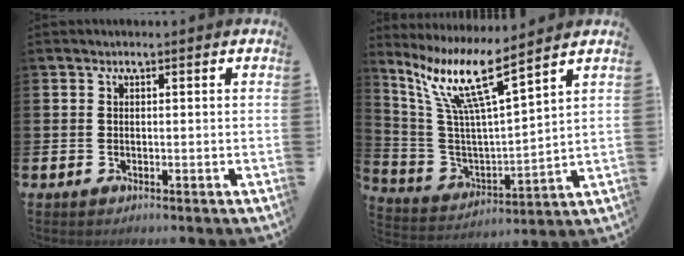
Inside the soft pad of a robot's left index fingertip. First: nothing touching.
{"total": 10.5, "force": [7.6, 0.9, 7.2], "torque": [-0.173, -0.044, 0.124]}